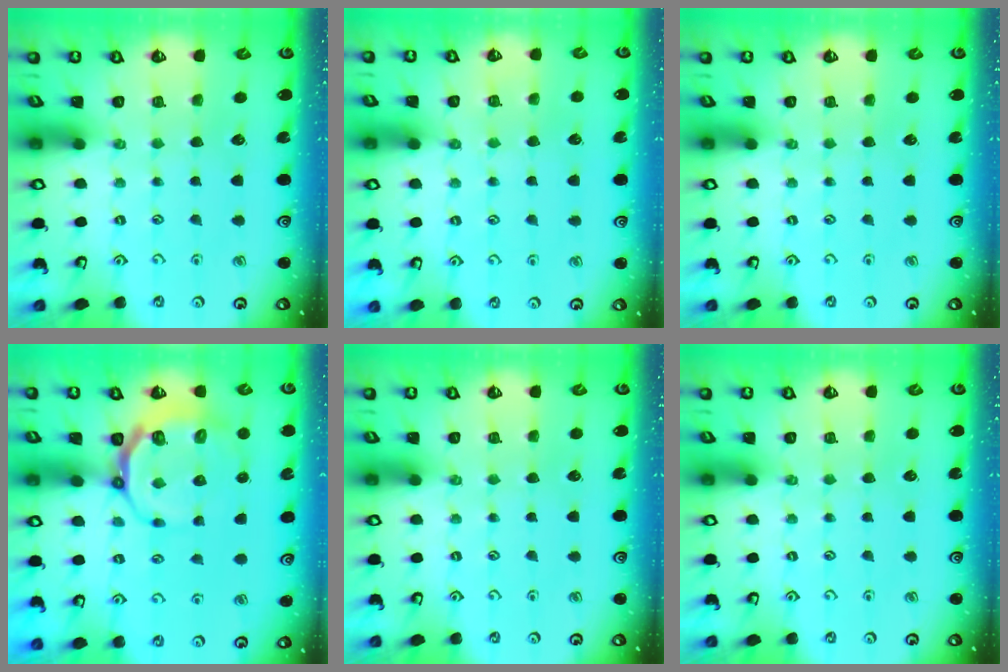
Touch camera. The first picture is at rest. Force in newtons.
{"total": 4.7, "press": 4.6, "slide": 0.4}
{"total": 0.0}
{"total": 8.1, "press": 7.4, "slide": 3.4}
{"total": 0.0}
{"total": 0.0}